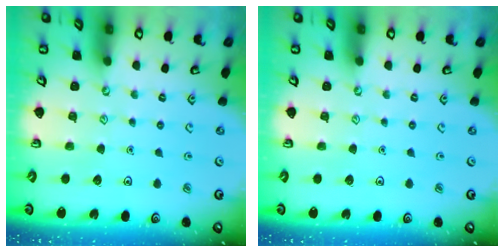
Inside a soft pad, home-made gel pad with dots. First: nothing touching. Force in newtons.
{"total": 0.0}